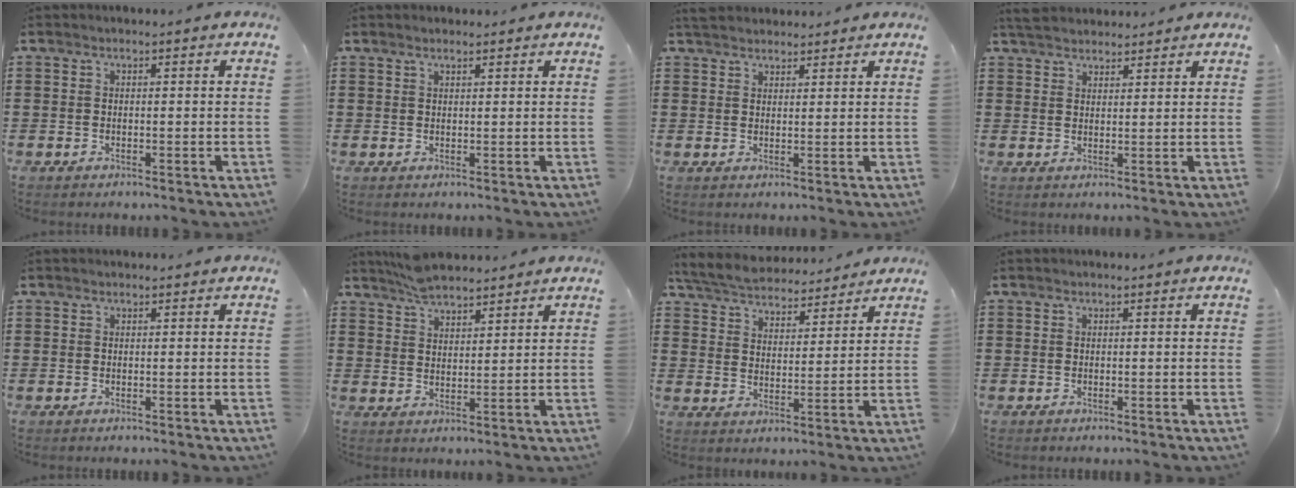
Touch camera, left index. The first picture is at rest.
{"total": 1.1, "force": [1.0, 0.2, 0.3], "torque": [-0.008, 0.001, 0.019]}
{"total": 2.5, "force": [2.4, 0.5, 0.2], "torque": [-0.010, 0.000, 0.047]}
{"total": 3.4, "force": [3.2, 0.6, 0.5], "torque": [-0.020, 0.000, 0.063]}
{"total": 0.0}
{"total": 4.6, "force": [4.4, 0.9, 0.9], "torque": [-0.029, -0.010, 0.084]}
{"total": 5.2, "force": [5.2, 0.5, 0.7], "torque": [-0.041, -0.031, 0.089]}
{"total": 0.0}